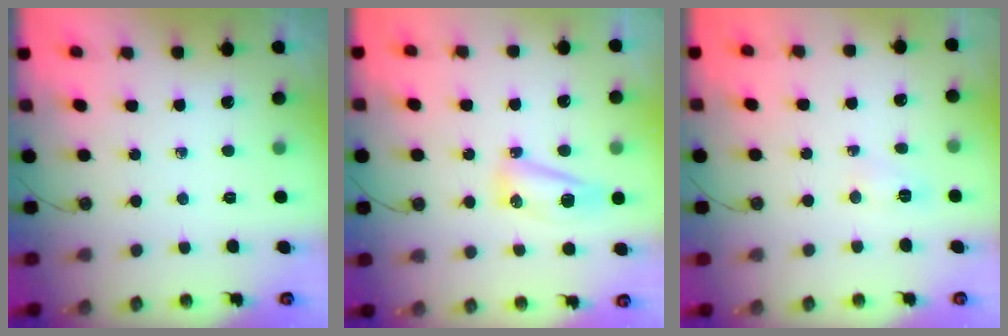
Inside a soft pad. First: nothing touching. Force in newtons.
{"total": 13.5, "press": 9.4, "slide": 9.7}
{"total": 16.2, "press": 4.9, "slide": 15.5}